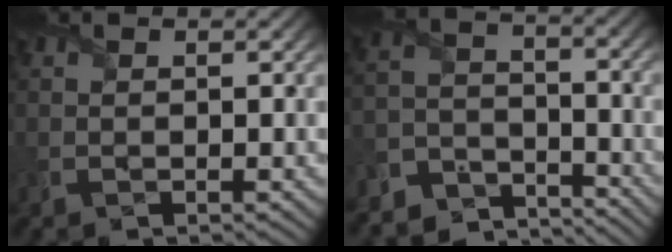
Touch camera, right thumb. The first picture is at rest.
{"total": 7.5, "force": [-6.9, 2.7, 1.4], "torque": [-0.028, -0.010, -0.145]}